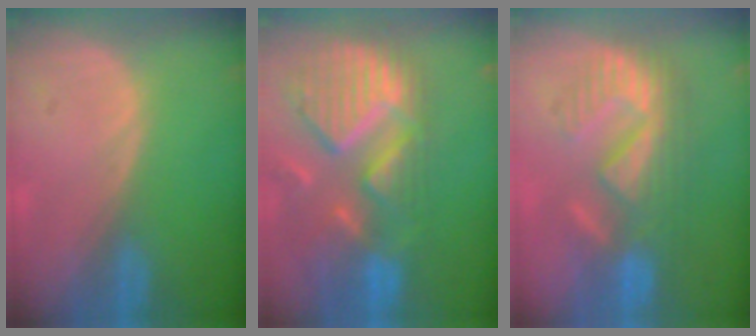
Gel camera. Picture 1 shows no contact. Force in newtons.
{"total": 13.0, "press": 11.0, "slide": 7.0}
{"total": 8.9, "press": 8.8, "slide": 1.8}